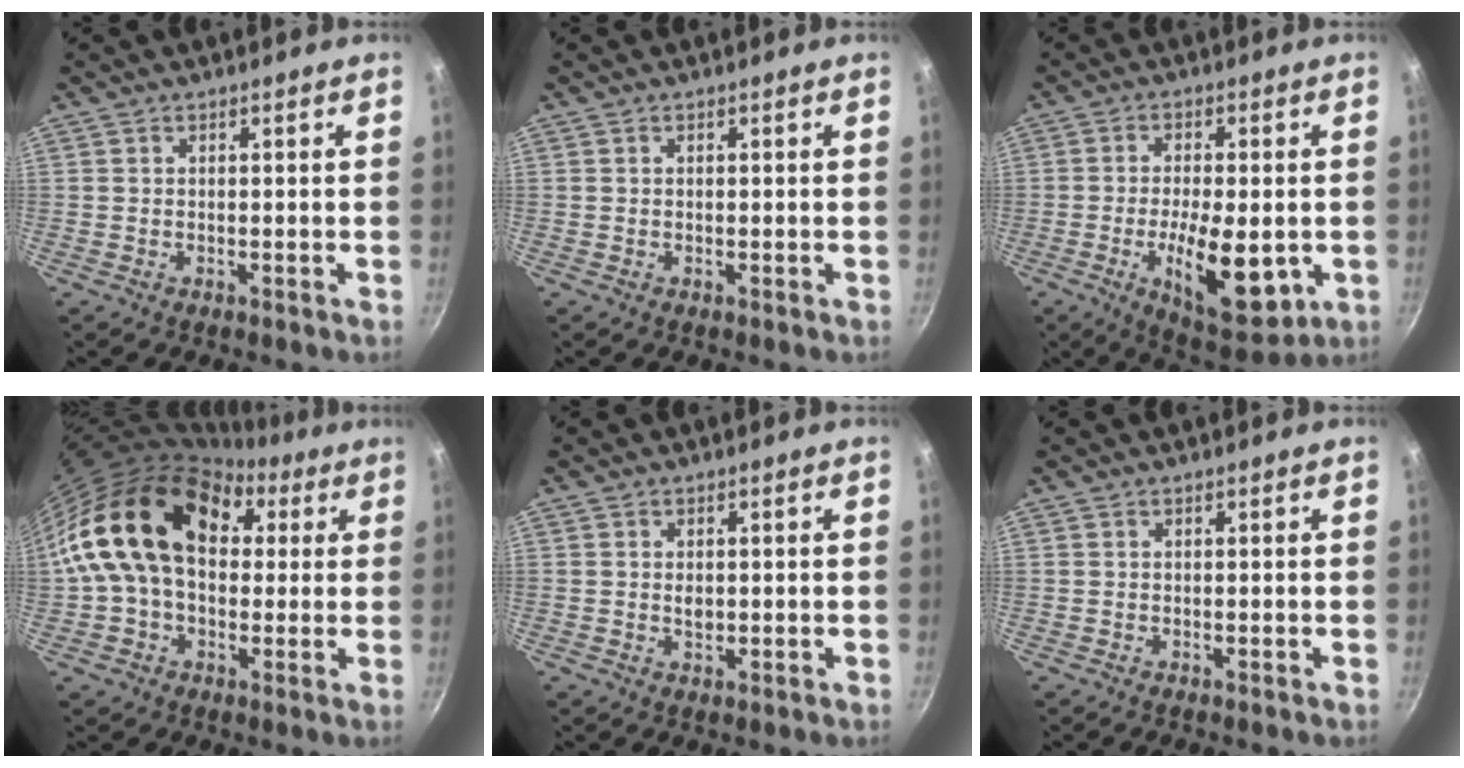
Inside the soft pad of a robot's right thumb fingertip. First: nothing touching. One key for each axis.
{"total": 0.0}
{"total": 14.4, "fx": -3.2, "fy": 5.9, "fz": 12.7, "tx": -0.186, "ty": -0.002, "tz": -0.040}
{"total": 21.2, "fx": 4.2, "fy": 14.6, "fz": 14.8, "tx": -0.234, "ty": 0.037, "tz": 0.056}
{"total": 1.8, "fx": 0.1, "fy": 1.3, "fz": 1.3, "tx": -0.016, "ty": -0.003, "tz": 0.000}
{"total": 0.0}